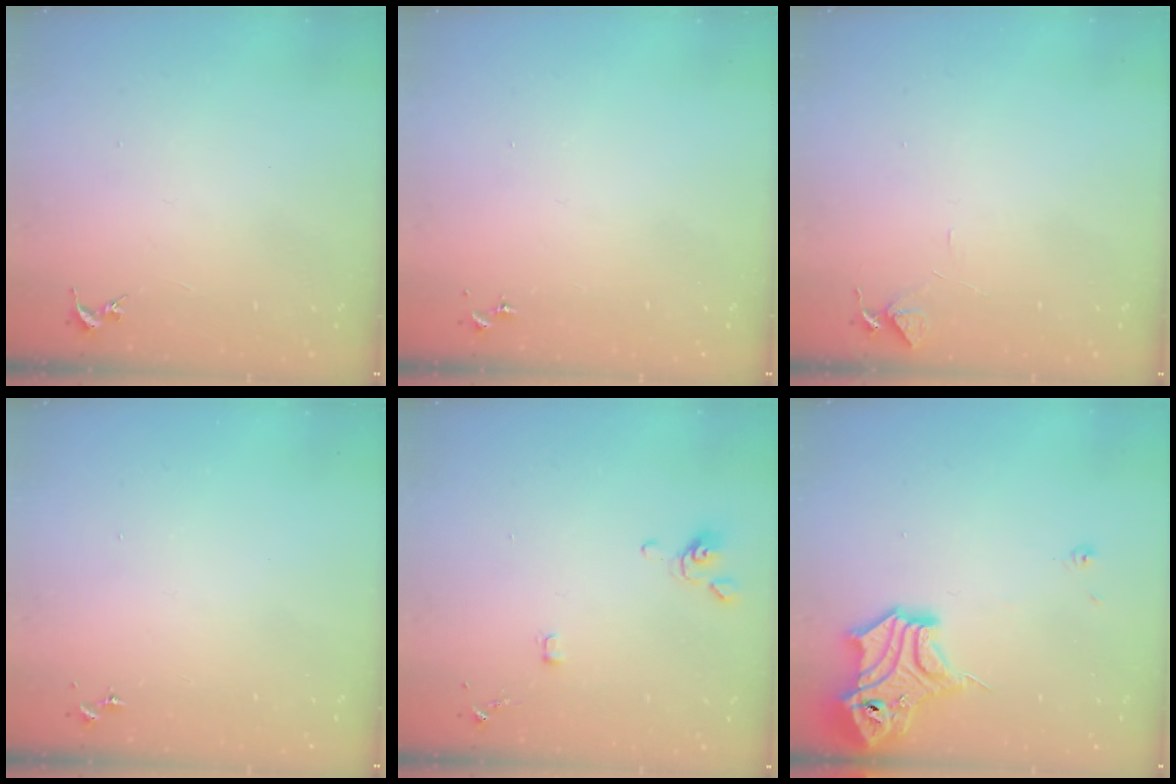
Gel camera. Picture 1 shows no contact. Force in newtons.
{"total": 0.0}
{"total": 6.0, "press": 5.9, "slide": 0.6}
{"total": 0.0}
{"total": 3.6, "press": 3.5, "slide": 0.7}
{"total": 15.5, "press": 15.4, "slide": 1.8}